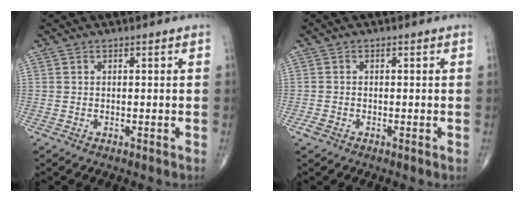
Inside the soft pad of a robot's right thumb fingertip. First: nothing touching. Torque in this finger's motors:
{"motor_torque": [0.57, 0.23, -0.02, -0.26, 0.00]}